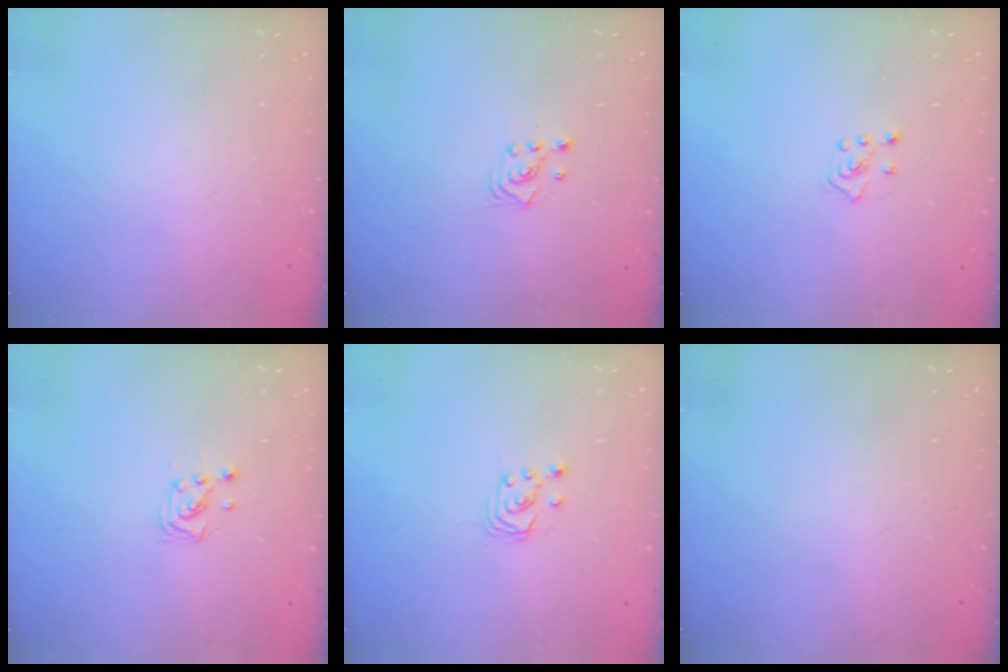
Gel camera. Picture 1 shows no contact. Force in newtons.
{"total": 2.5, "press": 2.5, "slide": 0.3}
{"total": 4.1, "press": 4.1, "slide": 0.5}
{"total": 2.9, "press": 2.9, "slide": 0.3}
{"total": 2.5, "press": 2.5, "slide": 0.3}
{"total": 0.0}